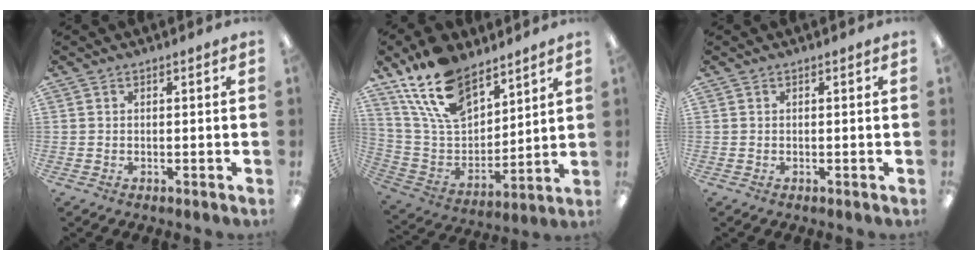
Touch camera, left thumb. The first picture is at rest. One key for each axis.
{"total": 18.6, "fx": 13.0, "fy": 9.3, "fz": 9.4, "tx": -0.191, "ty": -0.059, "tz": 0.242}
{"total": 0.0}